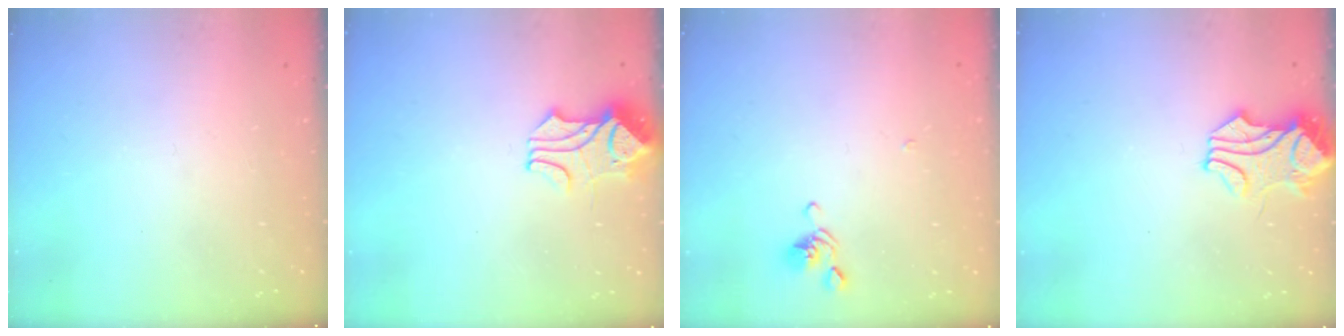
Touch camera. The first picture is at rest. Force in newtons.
{"total": 1.6, "press": 1.2, "slide": 1.0}
{"total": 2.6, "press": 2.6, "slide": 0.6}
{"total": 1.6, "press": 1.5, "slide": 0.7}